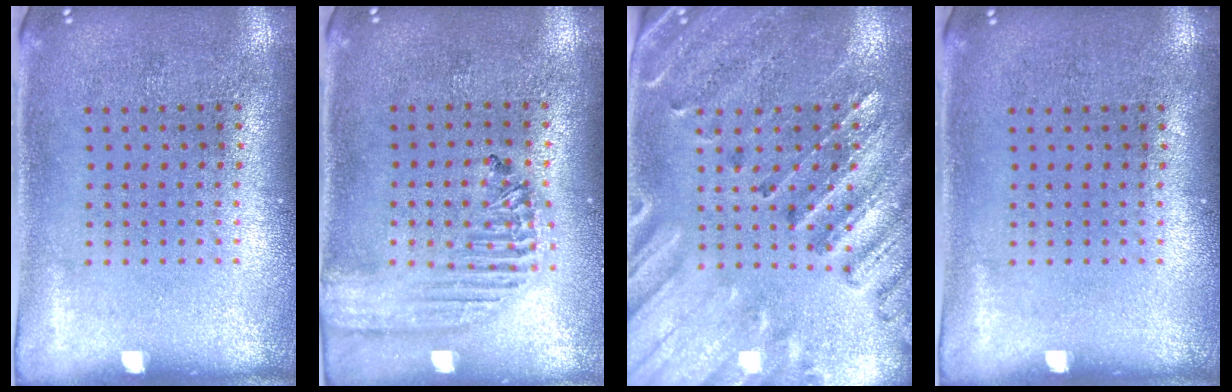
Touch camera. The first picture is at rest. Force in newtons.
{"total": 1.8, "press": 1.7, "slide": 0.7}
{"total": 2.9, "press": 2.6, "slide": 1.1}
{"total": 0.0}